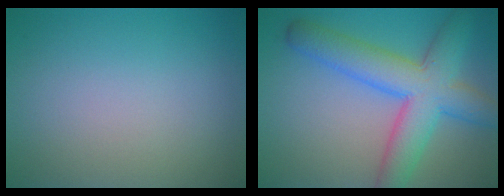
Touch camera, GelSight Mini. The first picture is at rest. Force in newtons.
{"total": 8.1, "press": 8.1, "slide": 0.1}